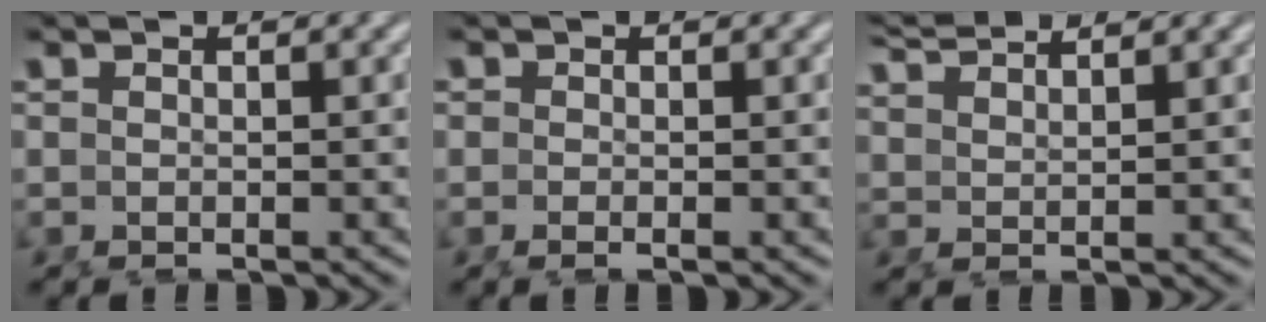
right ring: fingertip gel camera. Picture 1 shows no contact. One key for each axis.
{"total": 0.7, "fx": -0.3, "fy": 0.1, "fz": 0.5, "tx": -0.007, "ty": -0.001, "tz": -0.006}
{"total": 3.5, "fx": 3.5, "fy": -0.4, "fz": 0.5, "tx": 0.000, "ty": 0.003, "tz": 0.069}